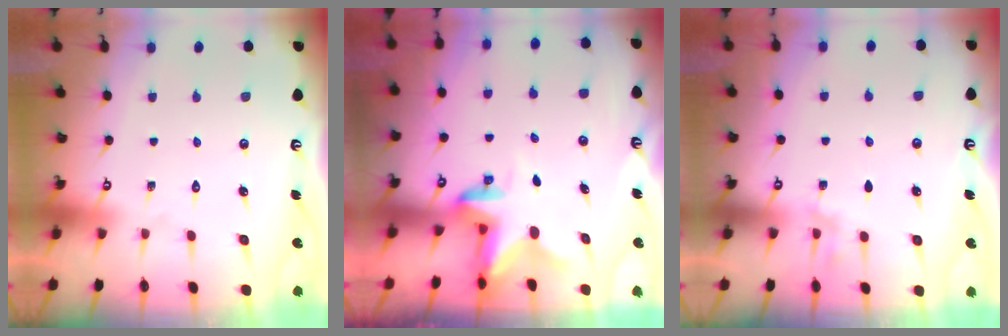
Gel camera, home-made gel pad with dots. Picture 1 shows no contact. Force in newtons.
{"total": 2.3, "press": 2.3, "slide": 0.4}
{"total": 2.5, "press": 1.7, "slide": 1.8}